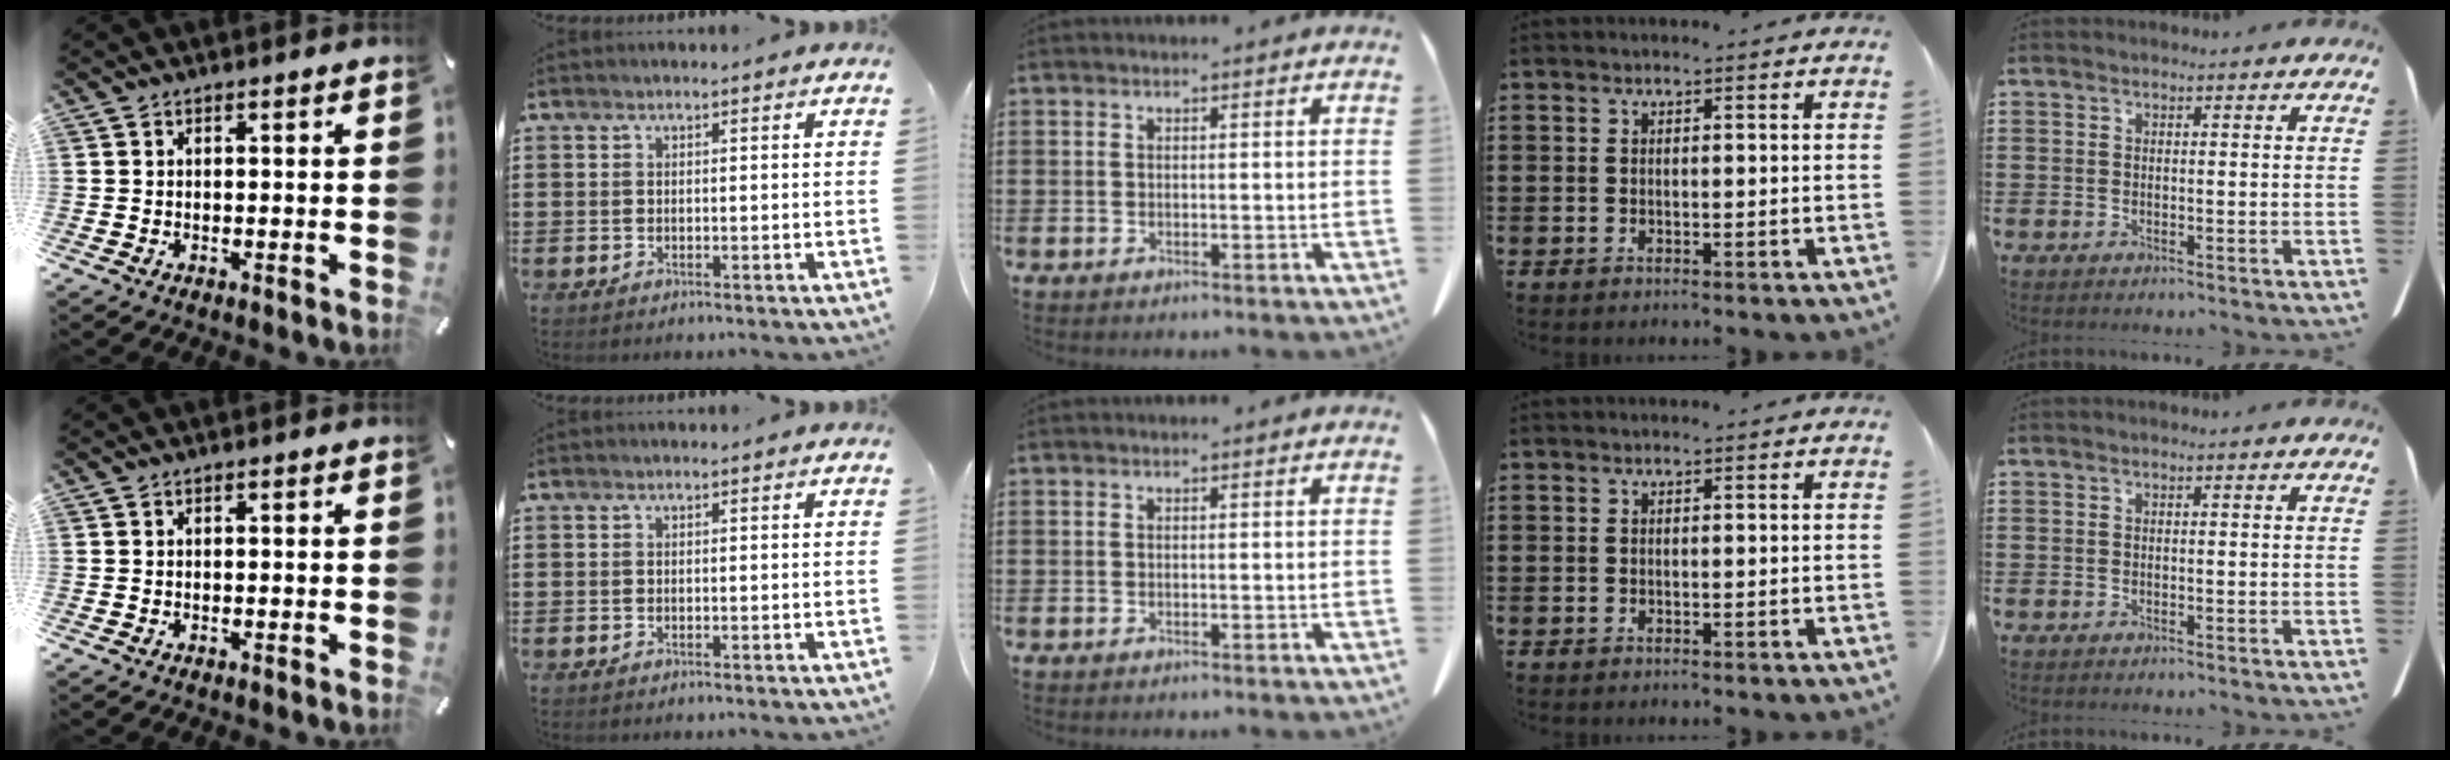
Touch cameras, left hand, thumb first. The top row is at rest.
{}